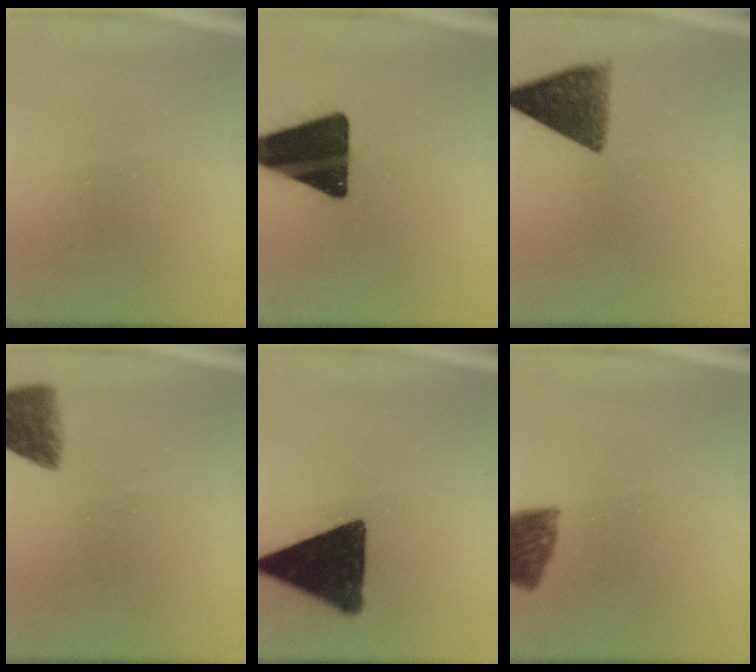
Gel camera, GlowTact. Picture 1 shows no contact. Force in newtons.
{"total": 19.2}
{"total": 8.7}
{"total": 5.6}
{"total": 15.2}
{"total": 8.6}